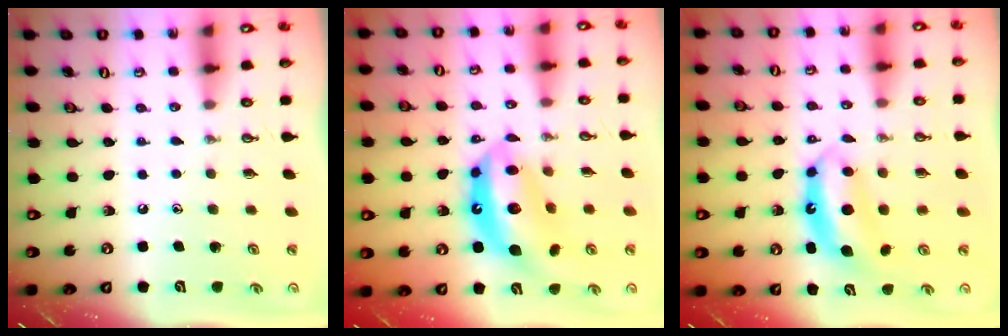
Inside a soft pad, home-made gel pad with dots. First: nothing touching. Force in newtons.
{"total": 15.0, "press": 14.9, "slide": 1.3}
{"total": 7.5, "press": 7.5, "slide": 0.4}